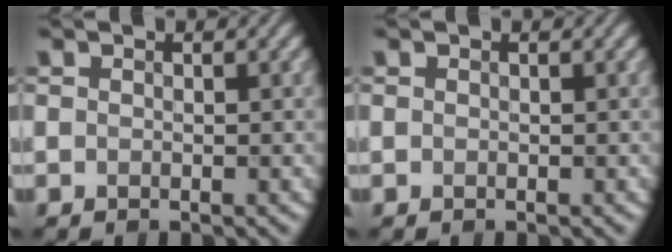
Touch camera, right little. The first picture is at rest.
{"total": 0.0}